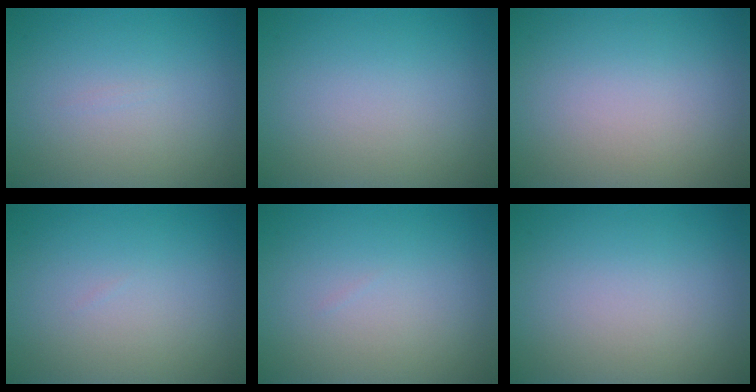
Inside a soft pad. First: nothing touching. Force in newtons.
{"total": 0.0}
{"total": 0.0}
{"total": 0.0}
{"total": 0.0}
{"total": 0.0}